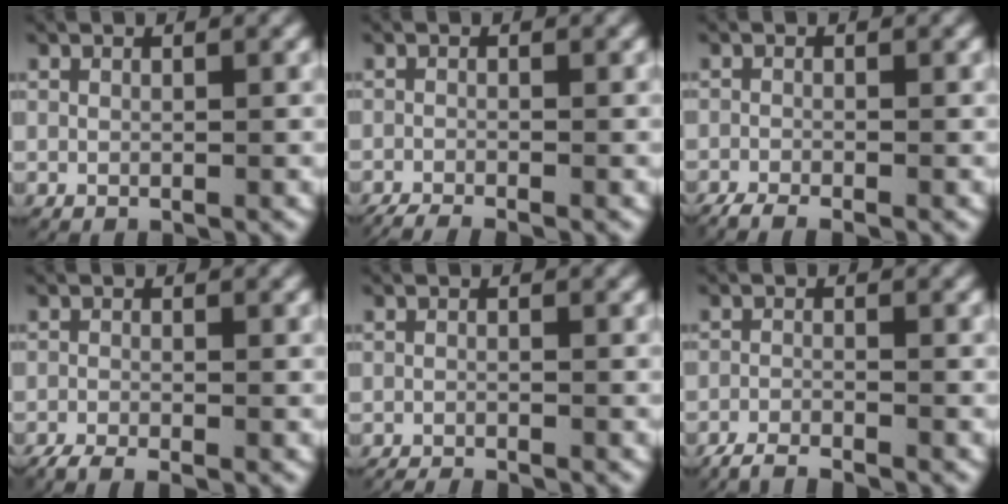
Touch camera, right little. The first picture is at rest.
{"total": 3.8, "force": [-3.5, 1.1, 1.1], "torque": [-0.025, -0.015, -0.050]}
{"total": 3.1, "force": [-2.7, 1.1, 1.0], "torque": [-0.027, -0.013, -0.041]}
{"total": 3.6, "force": [-3.2, 1.3, 1.3], "torque": [-0.031, -0.015, -0.047]}
{"total": 3.6, "force": [-3.4, 0.9, 0.6], "torque": [-0.015, -0.015, -0.050]}
{"total": 4.4, "force": [-4.1, 1.3, 0.9], "torque": [-0.025, -0.017, -0.064]}